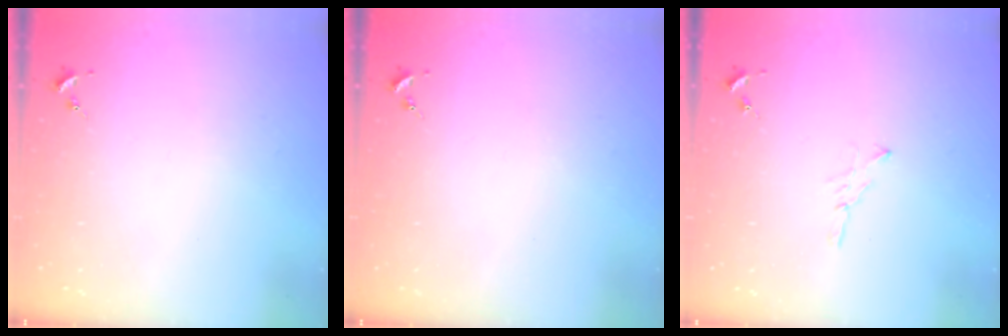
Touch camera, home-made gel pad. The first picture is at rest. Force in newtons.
{"total": 0.0}
{"total": 3.7, "press": 3.7, "slide": 0.5}